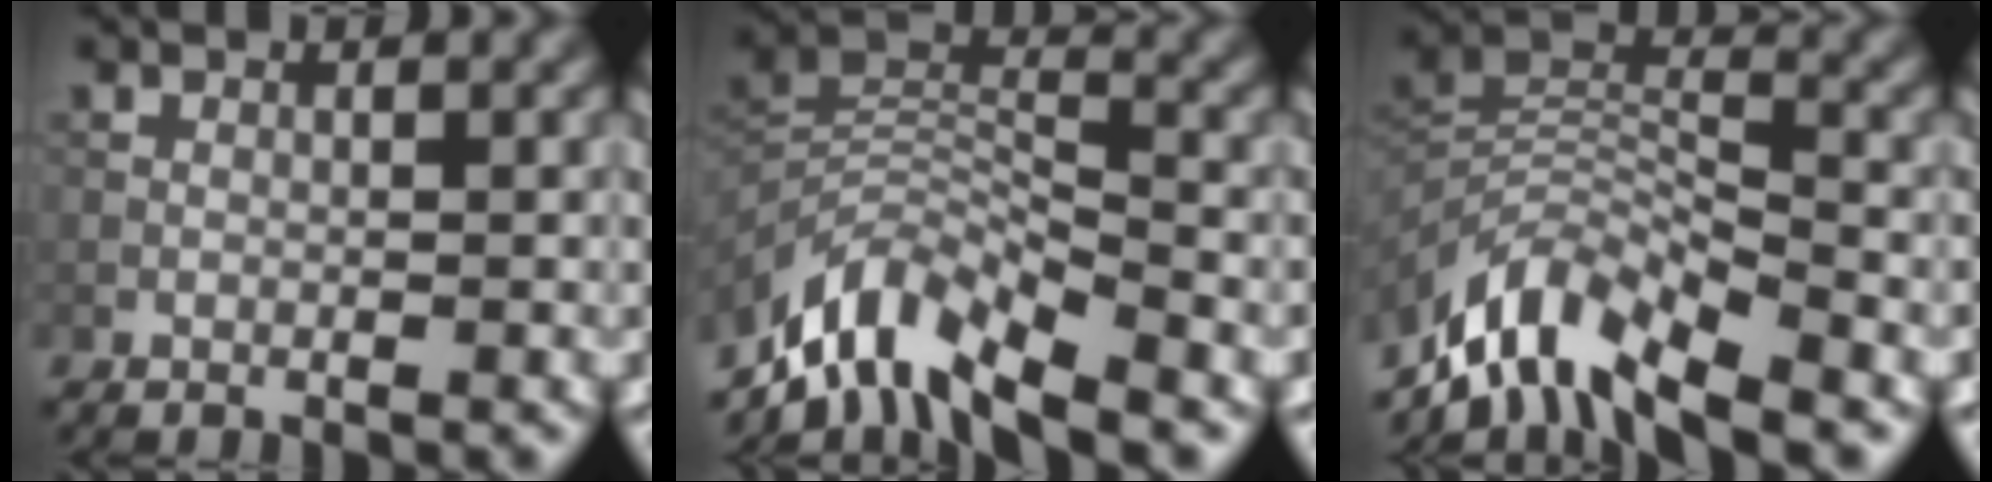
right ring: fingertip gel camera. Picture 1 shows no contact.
{"total": 8.7, "force": [-7.0, 2.5, 4.5], "torque": [-0.079, -0.002, -0.144]}
{"total": 9.0, "force": [-7.1, 2.6, 4.8], "torque": [-0.083, 0.000, -0.146]}